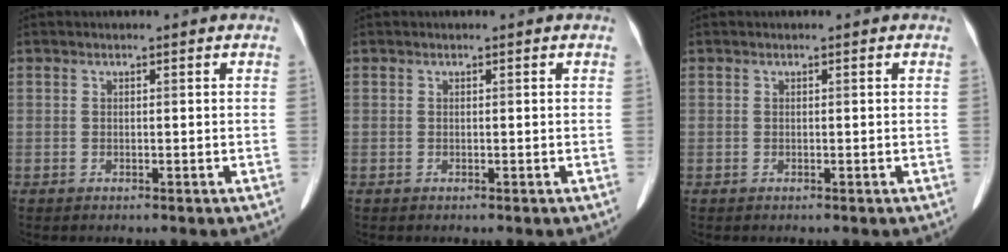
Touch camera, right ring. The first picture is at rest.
{"total": 0.0}
{"total": 0.0}